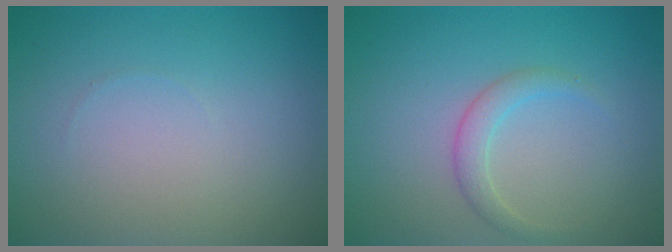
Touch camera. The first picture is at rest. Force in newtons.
{"total": 1.7, "press": 1.7, "slide": 0.1}